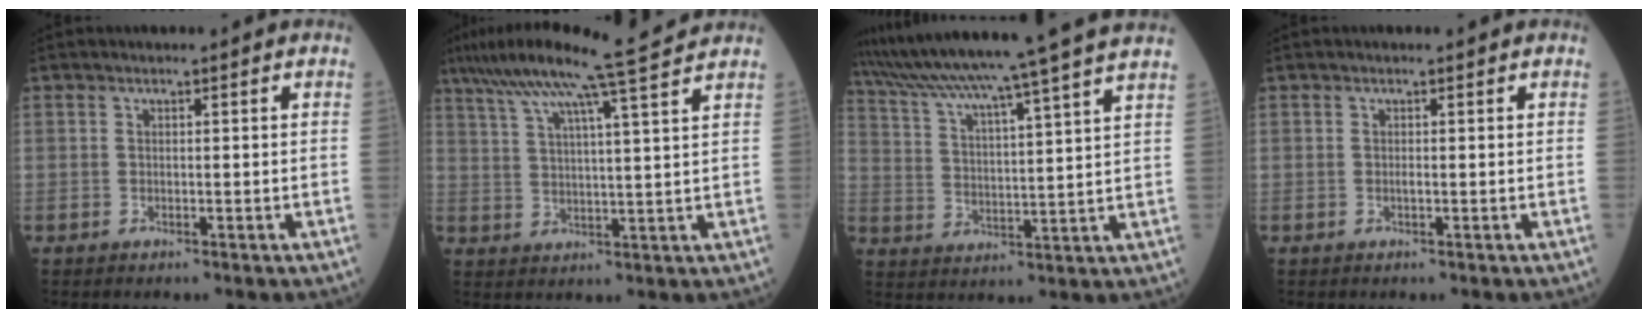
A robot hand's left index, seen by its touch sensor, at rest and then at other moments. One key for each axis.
{"total": 13.5, "fx": 11.0, "fy": -1.5, "fz": 7.7, "tx": -0.134, "ty": 0.013, "tz": 0.156}
{"total": 20.9, "fx": 18.0, "fy": -2.5, "fz": 10.1, "tx": -0.179, "ty": -0.019, "tz": 0.261}
{"total": 0.0}